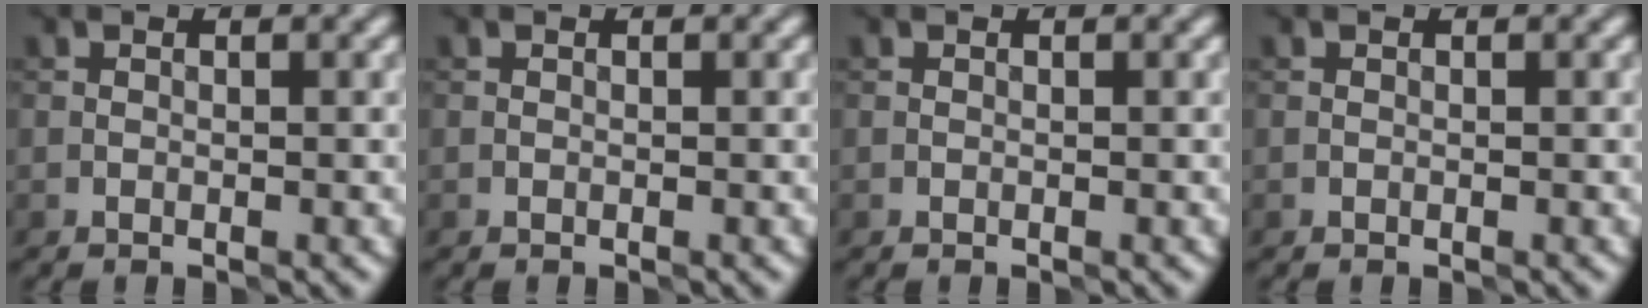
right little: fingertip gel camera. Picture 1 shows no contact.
{"total": 0.0}
{"total": 0.0}
{"total": 0.0}